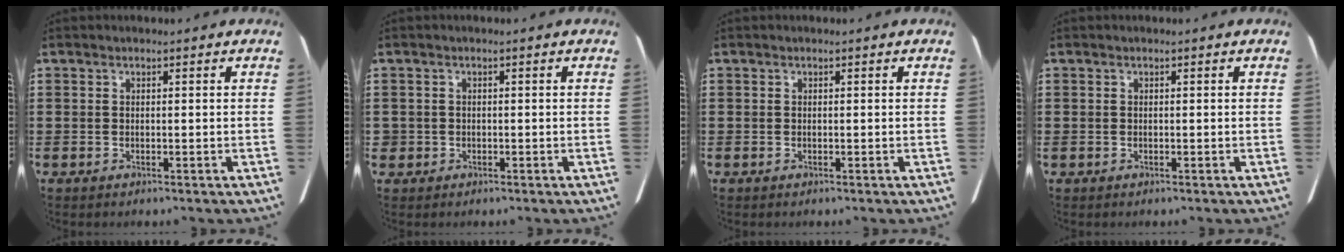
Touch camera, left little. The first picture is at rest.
{"total": 0.9, "force": [-0.3, 0.8, 0.2], "torque": [-0.007, 0.004, -0.008]}
{"total": 0.0}
{"total": 0.0}